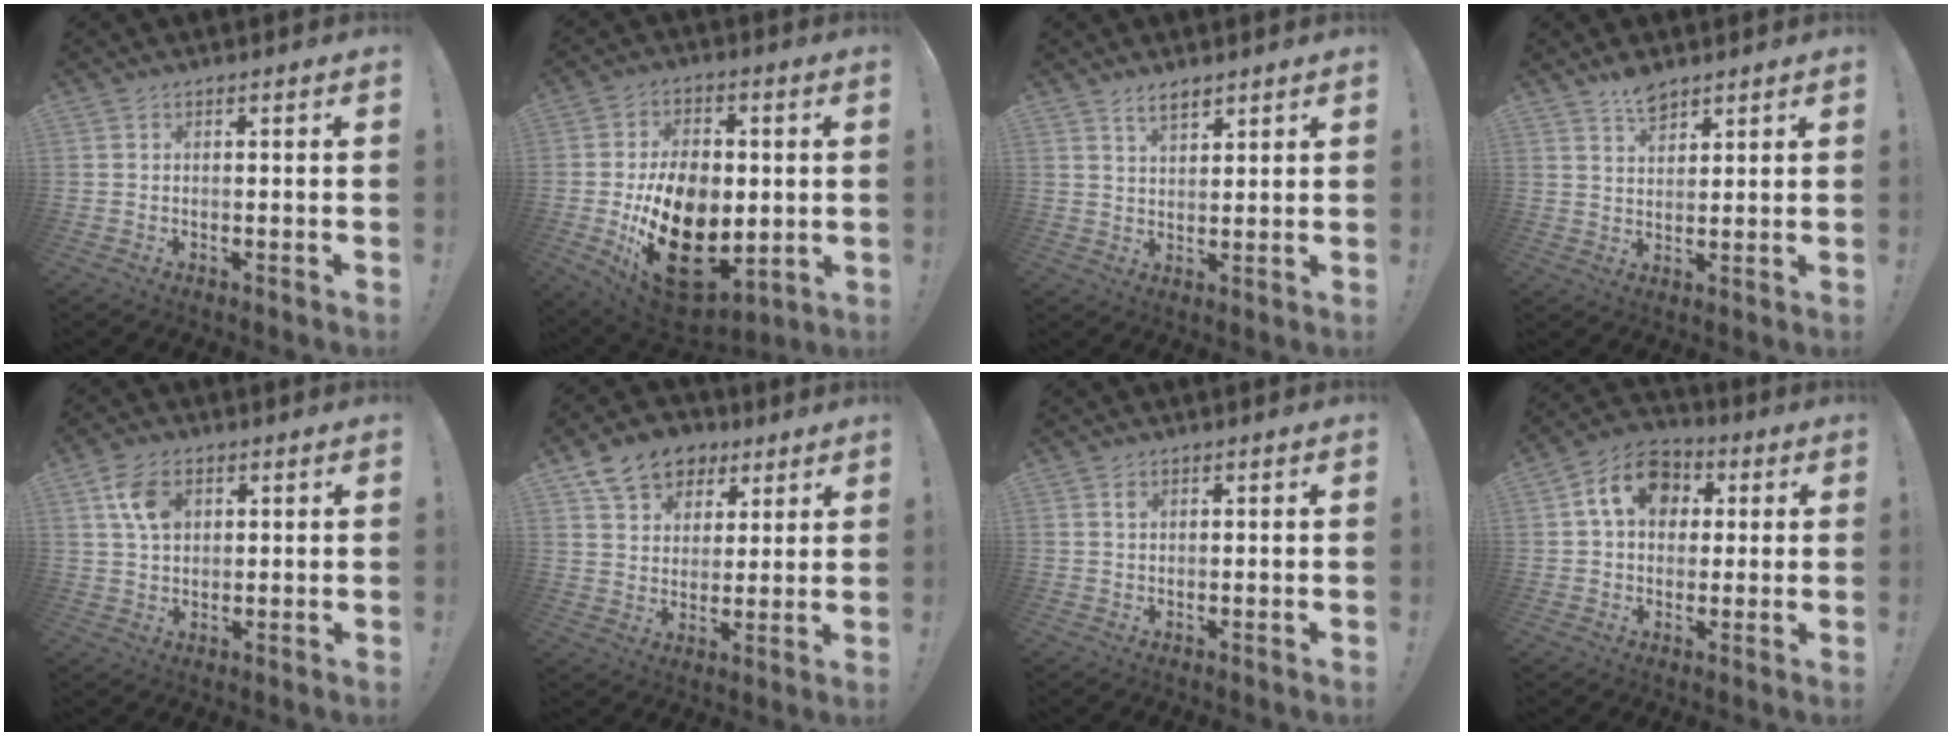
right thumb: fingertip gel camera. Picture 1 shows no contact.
{"total": 24.5, "force": [-4.2, 16.3, 17.8], "torque": [-0.293, 0.010, -0.046]}
{"total": 4.6, "force": [3.6, 1.9, 2.1], "torque": [-0.029, -0.022, 0.063]}
{"total": 5.8, "force": [4.6, 2.7, 2.3], "torque": [-0.033, -0.026, 0.082]}
{"total": 7.9, "force": [3.0, 5.3, 5.1], "torque": [-0.081, -0.001, 0.059]}
{"total": 12.7, "force": [7.6, 9.1, 4.4], "torque": [-0.071, -0.041, 0.149]}
{"total": 0.9, "force": [0.5, 0.6, 0.3], "torque": [-0.001, -0.001, 0.008]}
{"total": 13.3, "force": [4.3, 10.2, 7.5], "torque": [-0.118, 0.003, 0.085]}